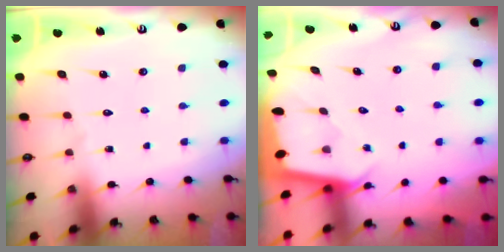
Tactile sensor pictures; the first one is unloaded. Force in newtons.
{"total": 1.9, "press": 1.9, "slide": 0.3}